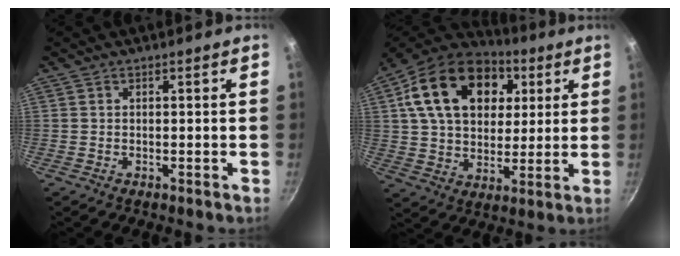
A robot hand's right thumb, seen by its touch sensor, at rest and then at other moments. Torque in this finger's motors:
{"motor_torque": [0.83, 4.17, 1.82, 0.63, 0.24]}